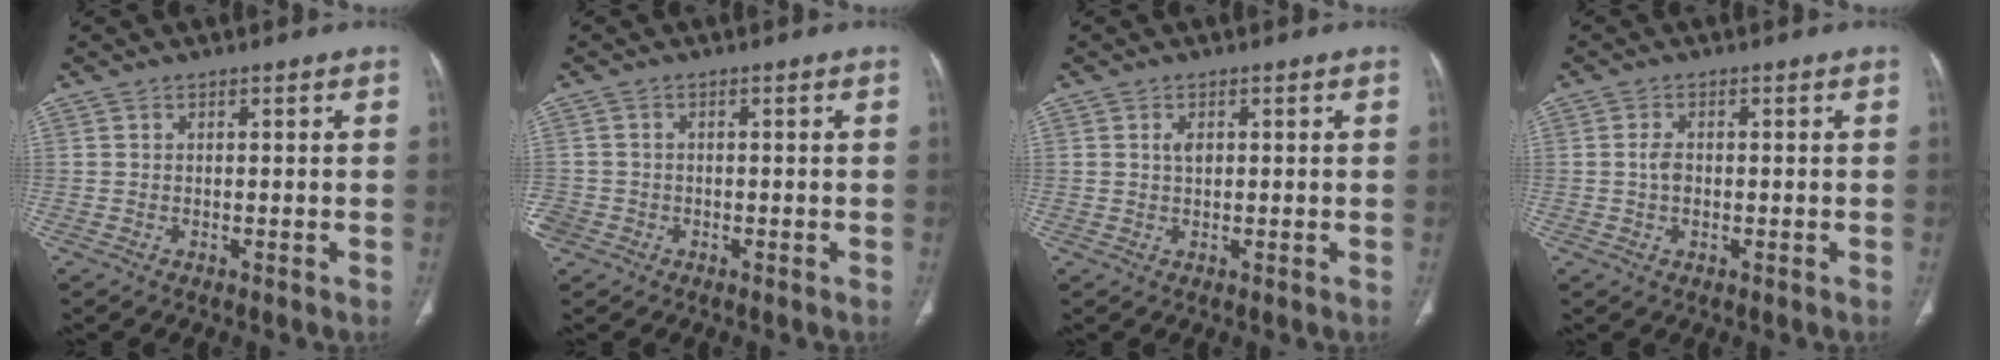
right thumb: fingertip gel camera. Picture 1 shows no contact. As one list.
[{"total": 4.2, "force": [-1.9, 3.6, 1.1], "torque": [-0.031, 0.013, -0.035]}, {"total": 1.6, "force": [0.5, 1.0, 1.1], "torque": [-0.012, -0.001, 0.007]}, {"total": 2.6, "force": [-0.2, 1.7, 2.0], "torque": [-0.040, 0.004, -0.005]}]